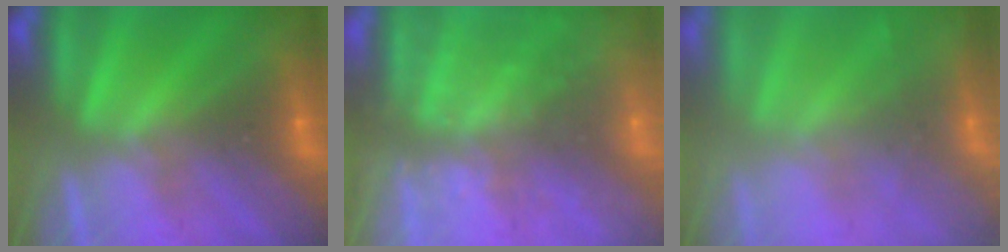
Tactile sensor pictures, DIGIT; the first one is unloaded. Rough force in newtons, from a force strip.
{"total": 8.0}
{"total": 7.3}